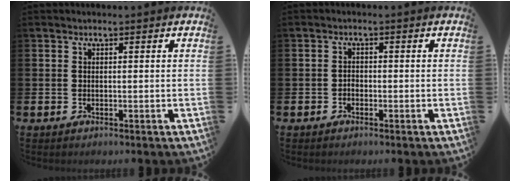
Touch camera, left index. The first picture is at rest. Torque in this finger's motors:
{"motor_torque": [-0.14, 0.14, -0.06, -0.01]}